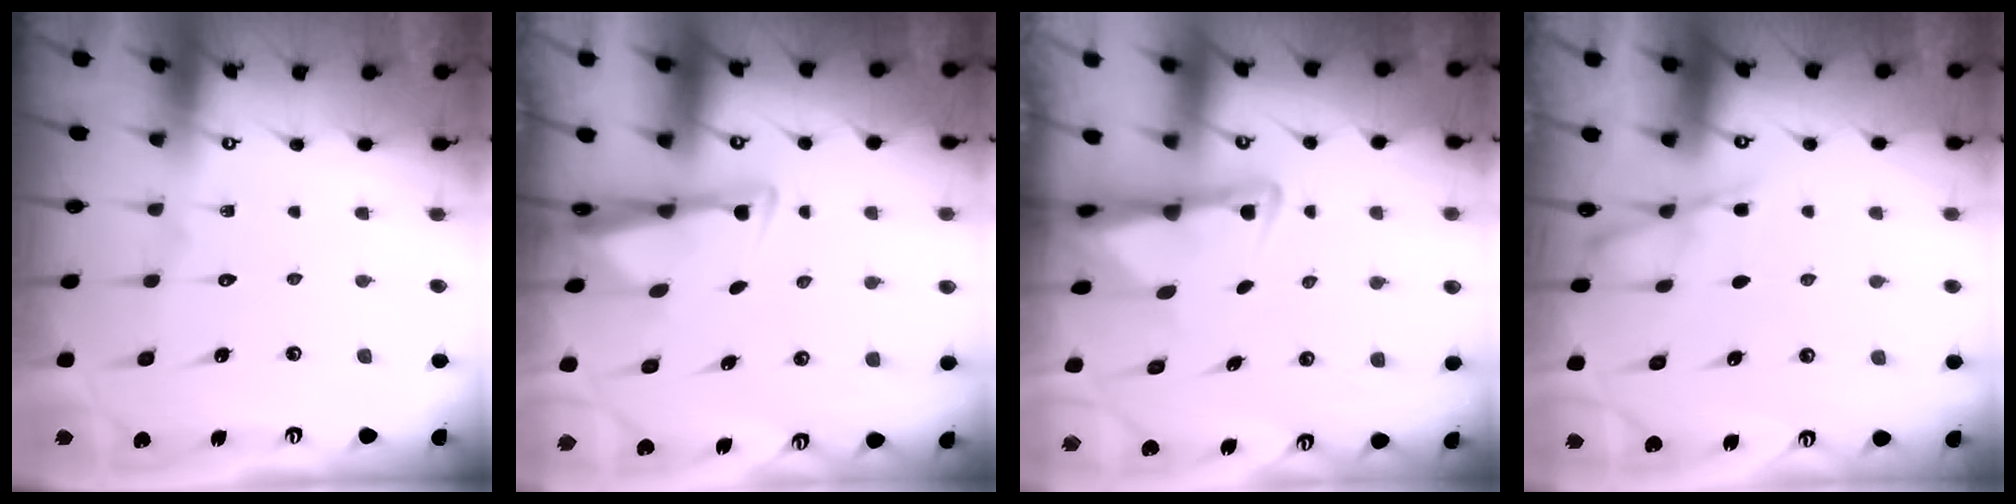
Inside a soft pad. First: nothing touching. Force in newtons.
{"total": 2.9, "press": 2.8, "slide": 1.0}
{"total": 3.6, "press": 3.5, "slide": 0.7}
{"total": 4.6, "press": 4.6, "slide": 0.6}